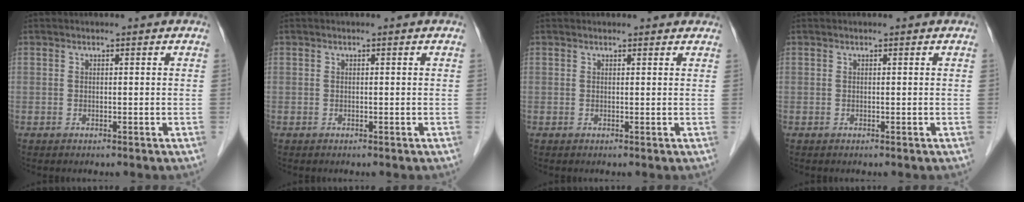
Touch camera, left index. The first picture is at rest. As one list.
[{"total": 0.0}, {"total": 3.2, "force": [2.9, 1.2, 0.7], "torque": [-0.005, 0.015, 0.027]}, {"total": 0.0}]